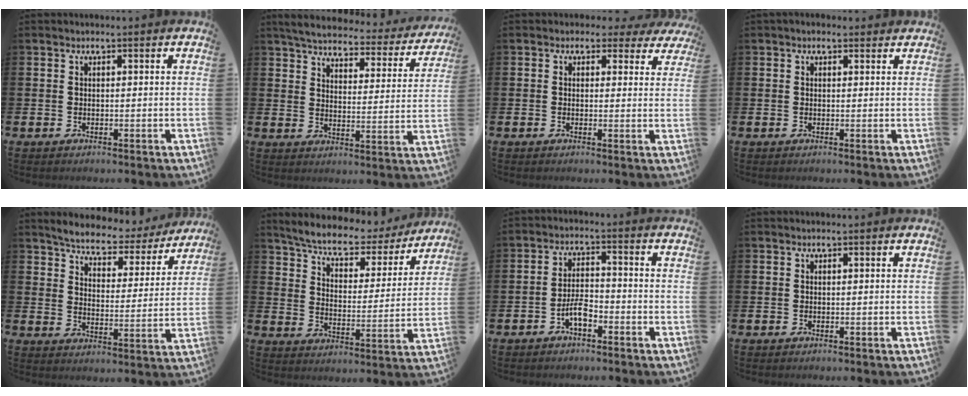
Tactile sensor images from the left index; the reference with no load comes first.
{"total": 4.7, "force": [4.3, 1.0, 1.5], "torque": [-0.056, -0.032, 0.068]}
{"total": 1.8, "force": [1.1, 1.4, 0.3], "torque": [-0.006, -0.001, 0.013]}
{"total": 0.9, "force": [0.6, 0.5, 0.4], "torque": [0.001, 0.005, 0.008]}
{"total": 5.7, "force": [5.5, 1.3, 0.9], "torque": [-0.044, -0.045, 0.089]}
{"total": 6.9, "force": [6.4, 1.8, 2.0], "torque": [-0.068, -0.048, 0.105]}
{"total": 3.8, "force": [-2.2, 1.4, 2.8], "torque": [-0.055, 0.014, -0.040]}
{"total": 0.0}